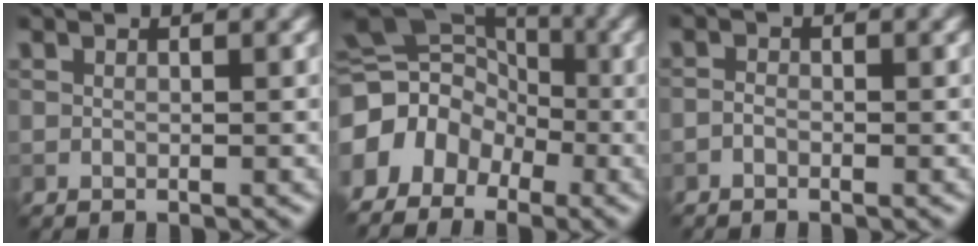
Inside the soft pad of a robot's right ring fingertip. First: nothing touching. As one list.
[{"total": 8.7, "force": [-3.1, 6.9, 4.3], "torque": [-0.058, 0.006, -0.070]}, {"total": 0.8, "force": [-0.6, 0.3, 0.3], "torque": [-0.007, 0.000, -0.014]}]